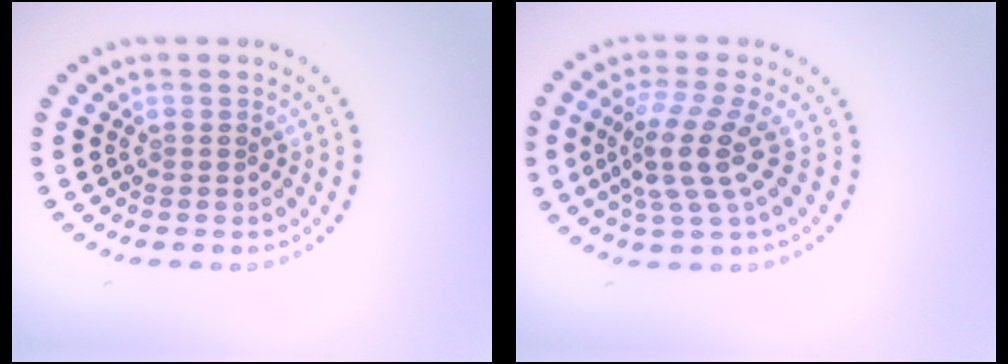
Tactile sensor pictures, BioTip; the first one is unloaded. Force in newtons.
{"total": 4.2, "press": 3.2, "slide": 2.8}